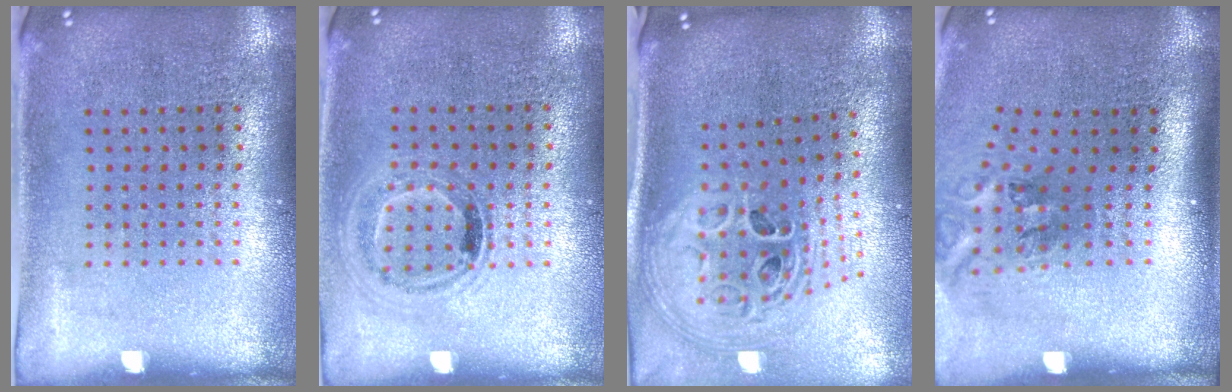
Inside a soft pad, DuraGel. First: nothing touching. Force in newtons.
{"total": 1.0, "press": 0.9, "slide": 0.4}
{"total": 2.9, "press": 2.0, "slide": 2.1}
{"total": 1.8, "press": 1.1, "slide": 1.4}